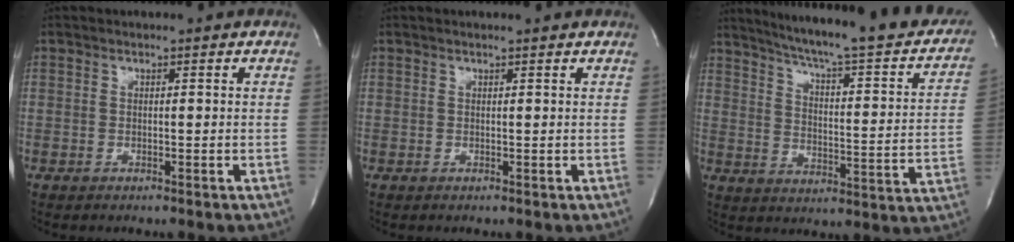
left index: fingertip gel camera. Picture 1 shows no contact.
{"total": 1.6, "force": [1.5, -0.2, 0.5], "torque": [-0.013, 0.007, 0.019]}
{"total": 26.9, "force": [22.3, 3.4, 14.6], "torque": [-0.215, -0.035, 0.281]}